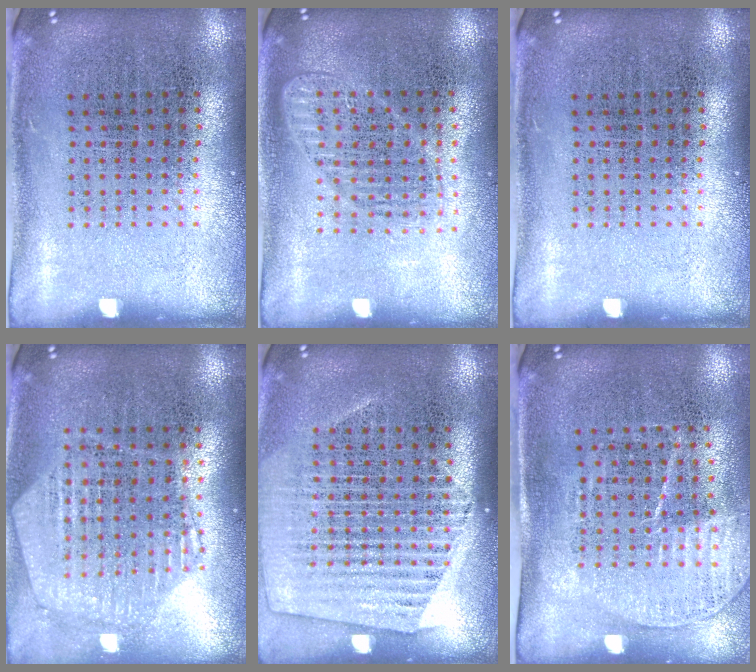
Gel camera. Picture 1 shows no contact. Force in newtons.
{"total": 1.5, "press": 1.3, "slide": 0.7}
{"total": 0.0}
{"total": 1.1, "press": 1.1, "slide": 0.2}
{"total": 1.5, "press": 1.5, "slide": 0.5}
{"total": 1.5, "press": 1.3, "slide": 0.8}